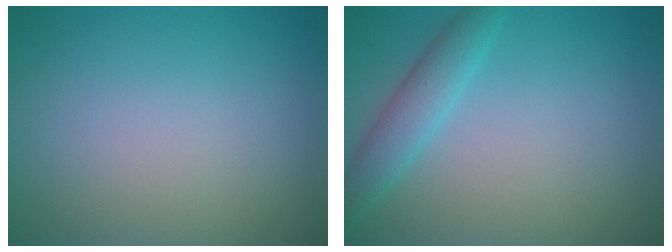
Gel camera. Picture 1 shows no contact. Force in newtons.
{"total": 2.8, "press": 2.8, "slide": 0.2}